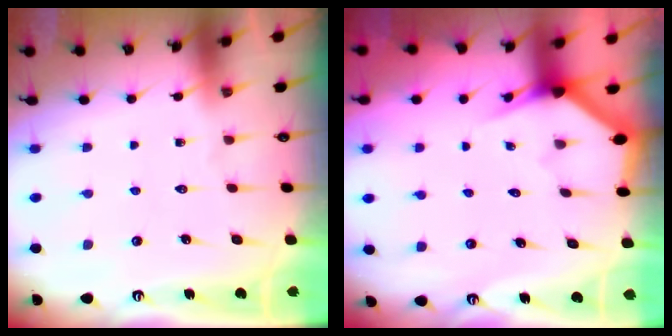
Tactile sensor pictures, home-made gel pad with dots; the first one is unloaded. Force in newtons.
{"total": 2.7, "press": 2.7, "slide": 0.1}